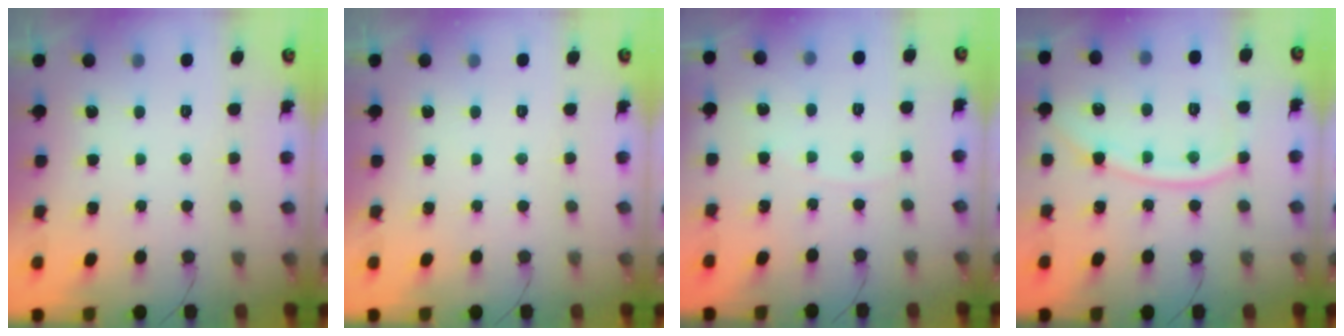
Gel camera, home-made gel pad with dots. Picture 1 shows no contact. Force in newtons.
{"total": 0.0}
{"total": 1.6, "press": 1.6, "slide": 0.2}
{"total": 12.2, "press": 12.1, "slide": 1.5}